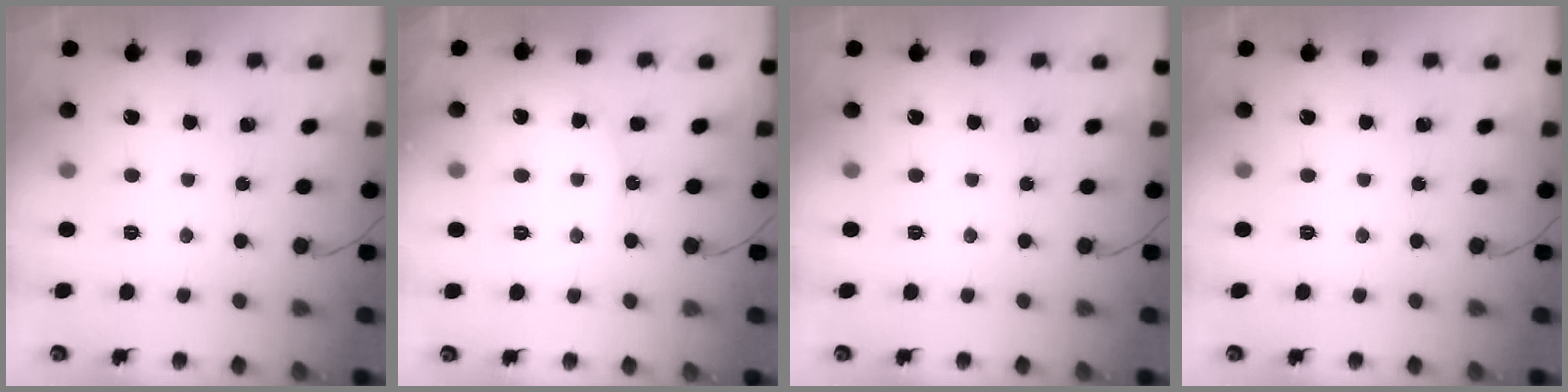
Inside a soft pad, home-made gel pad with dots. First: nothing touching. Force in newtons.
{"total": 6.7, "press": 6.7, "slide": 0.6}
{"total": 0.0}
{"total": 0.0}